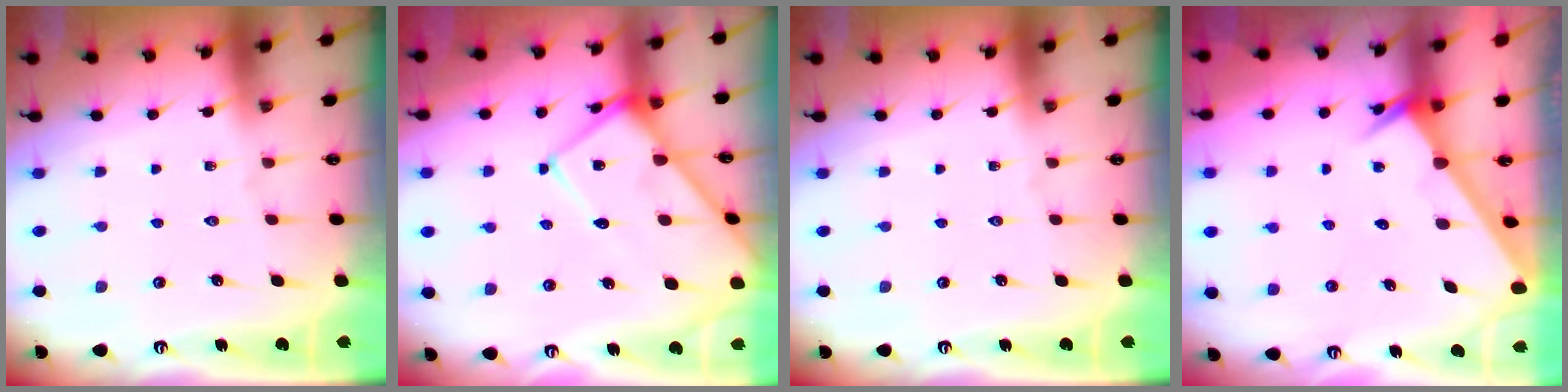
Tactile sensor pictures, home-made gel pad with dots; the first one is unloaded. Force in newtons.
{"total": 12.5, "press": 12.5, "slide": 1.2}
{"total": 0.0}
{"total": 2.5, "press": 2.5, "slide": 0.1}